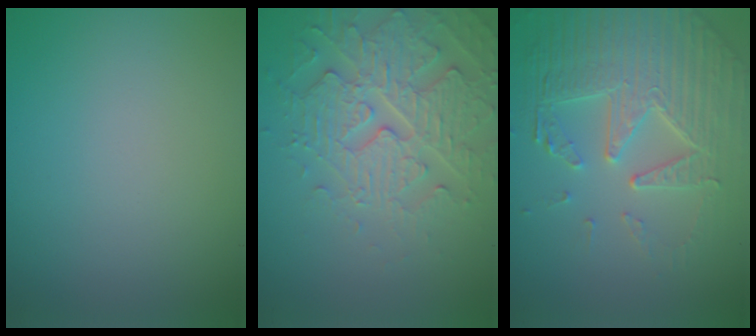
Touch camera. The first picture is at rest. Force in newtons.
{"total": 4.7, "press": 4.3, "slide": 1.9}
{"total": 7.1, "press": 5.2, "slide": 4.8}